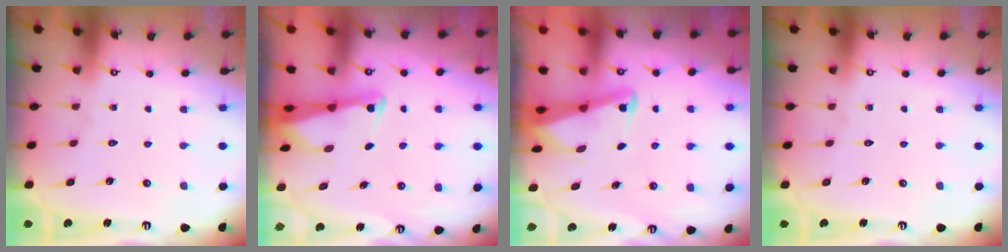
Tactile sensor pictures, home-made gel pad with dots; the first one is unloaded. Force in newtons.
{"total": 2.6, "press": 2.6, "slide": 0.3}
{"total": 2.5, "press": 2.4, "slide": 0.6}
{"total": 0.0}